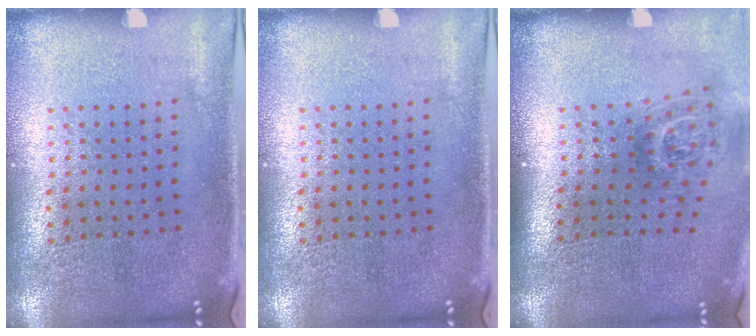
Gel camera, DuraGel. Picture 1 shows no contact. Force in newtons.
{"total": 0.0}
{"total": 1.9, "press": 1.2, "slide": 1.4}